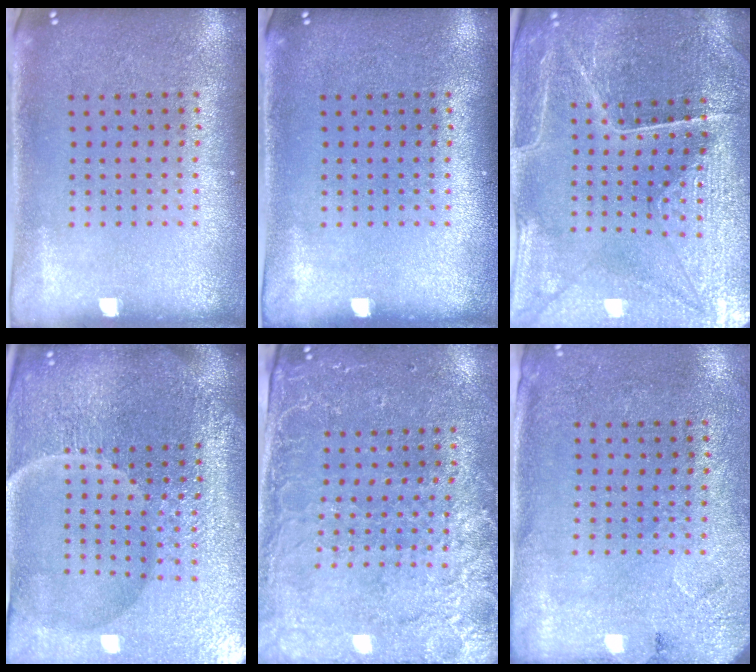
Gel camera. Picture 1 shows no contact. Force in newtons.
{"total": 0.0}
{"total": 3.5, "press": 3.5, "slide": 0.2}
{"total": 6.6, "press": 5.9, "slide": 3.0}
{"total": 3.0, "press": 2.8, "slide": 1.2}
{"total": 2.7, "press": 2.2, "slide": 1.5}